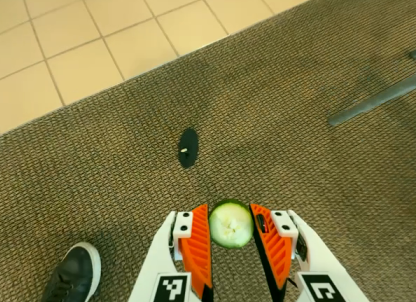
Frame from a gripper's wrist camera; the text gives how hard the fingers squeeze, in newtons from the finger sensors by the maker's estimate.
{"total": 7.1, "left": 7.1, "right": 7.1}